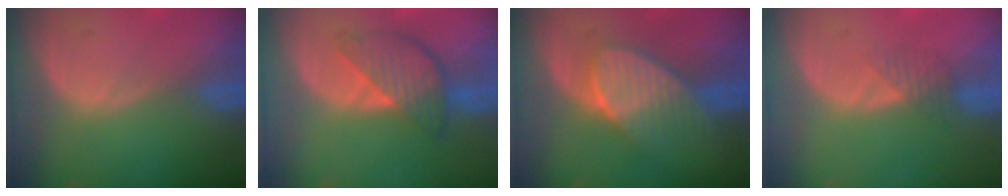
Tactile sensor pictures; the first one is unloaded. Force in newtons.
{"total": 6.3, "press": 6.3, "slide": 0.2}
{"total": 7.0, "press": 6.9, "slide": 0.8}
{"total": 2.3, "press": 2.1, "slide": 1.0}